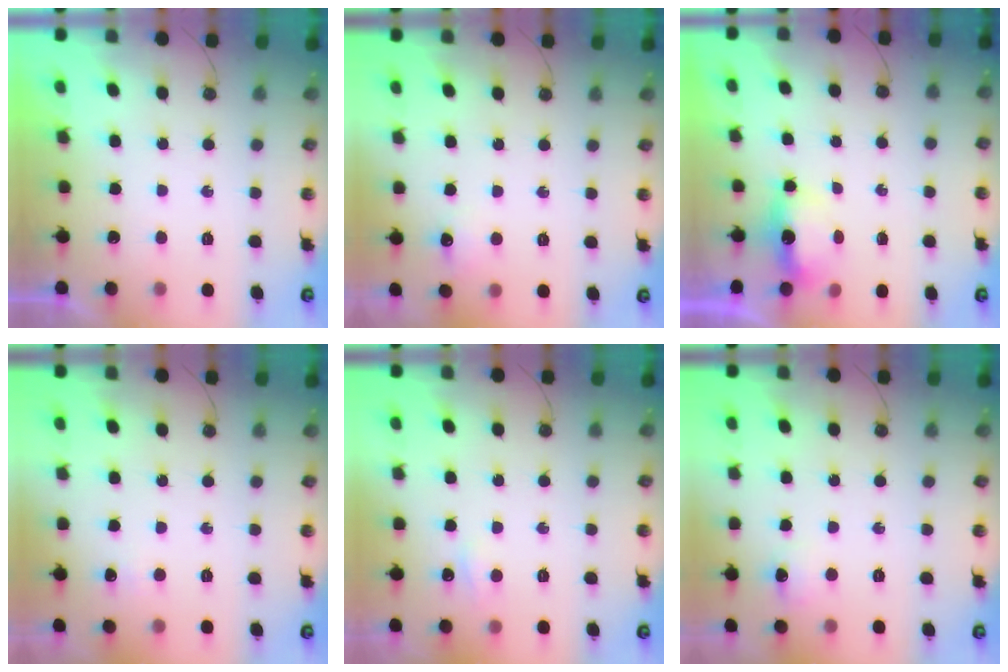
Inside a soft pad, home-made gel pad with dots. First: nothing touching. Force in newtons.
{"total": 5.8, "press": 5.8, "slide": 0.9}
{"total": 4.6, "press": 4.6, "slide": 0.5}
{"total": 3.2, "press": 3.2, "slide": 0.4}
{"total": 3.7, "press": 3.7, "slide": 0.5}
{"total": 5.8, "press": 5.8, "slide": 0.8}